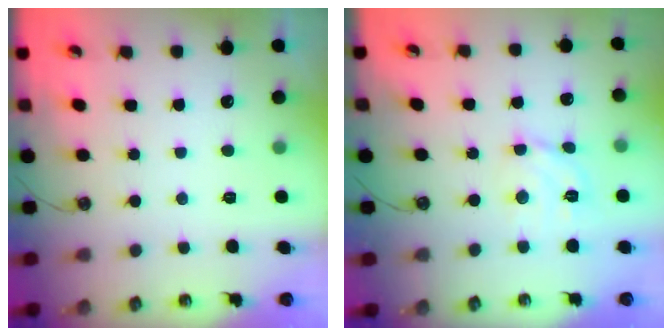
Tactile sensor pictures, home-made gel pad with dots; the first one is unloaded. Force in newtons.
{"total": 8.3, "press": 8.3, "slide": 0.8}